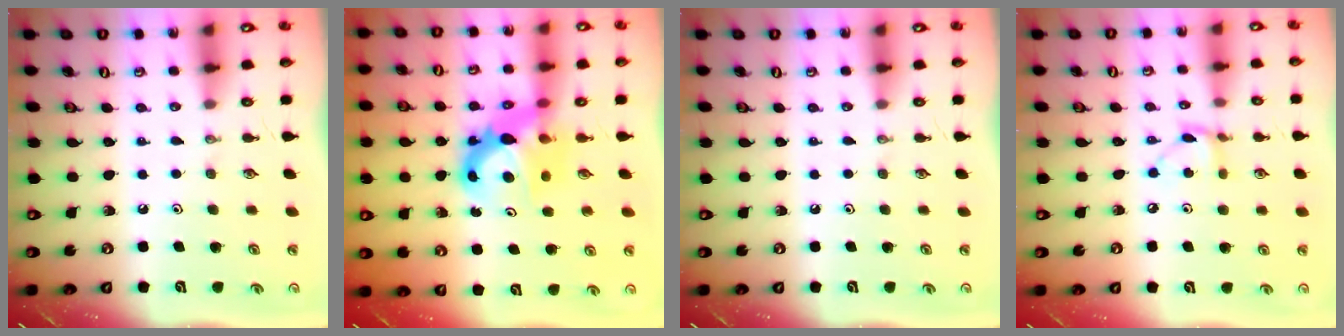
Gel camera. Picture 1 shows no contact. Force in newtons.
{"total": 8.7, "press": 8.7, "slide": 0.7}
{"total": 0.0}
{"total": 5.0, "press": 5.0, "slide": 0.2}